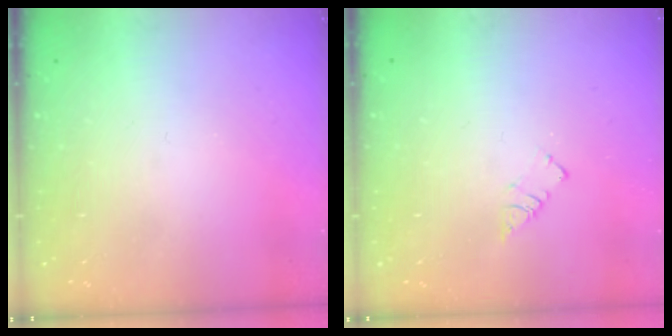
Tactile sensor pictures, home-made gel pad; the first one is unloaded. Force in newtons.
{"total": 2.6, "press": 2.6, "slide": 0.3}